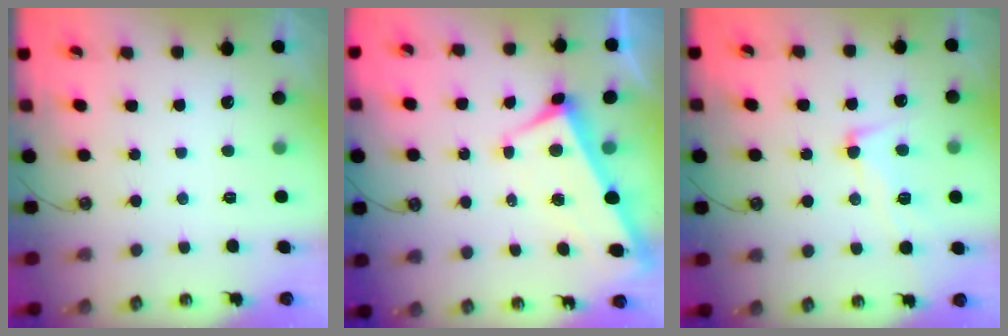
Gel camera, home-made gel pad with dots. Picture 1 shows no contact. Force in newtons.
{"total": 2.8, "press": 2.6, "slide": 0.9}
{"total": 3.5, "press": 3.4, "slide": 0.7}